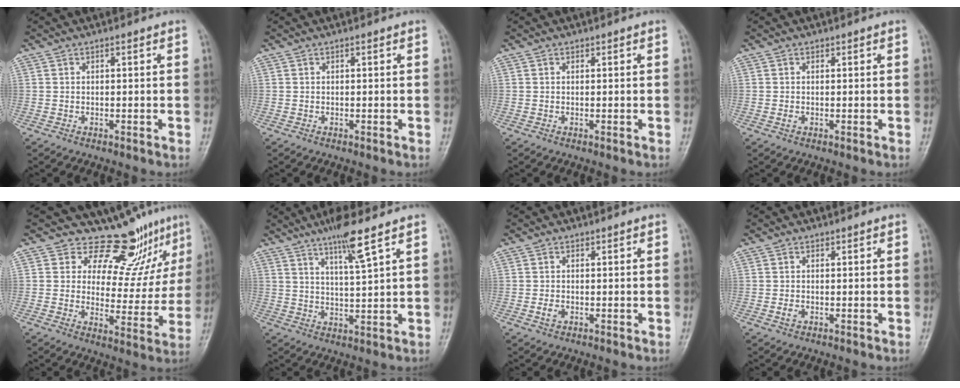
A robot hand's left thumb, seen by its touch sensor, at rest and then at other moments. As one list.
[{"total": 0.0}, {"total": 0.0}, {"total": 0.8, "force": [0.0, 0.7, 0.4], "torque": [-0.005, 0.000, 0.000]}, {"total": 11.9, "force": [9.9, 5.1, 4.3], "torque": [-0.010, -0.080, 0.132]}, {"total": 7.5, "force": [4.7, 0.1, 5.8], "torque": [-0.106, -0.029, 0.086]}, {"total": 1.7, "force": [-0.4, 1.3, 0.9], "torque": [-0.013, 0.001, -0.009]}, {"total": 1.3, "force": [-0.3, 1.1, 0.7], "torque": [-0.010, 0.000, -0.006]}]